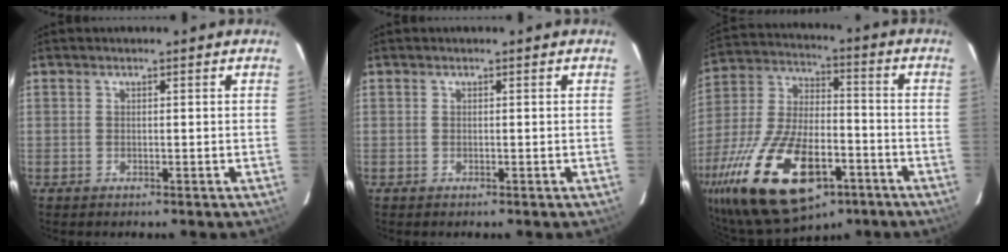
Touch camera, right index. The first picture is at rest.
{"total": 0.0}
{"total": 27.2, "force": [-13.8, 12.9, 19.5], "torque": [-0.410, -0.035, -0.225]}